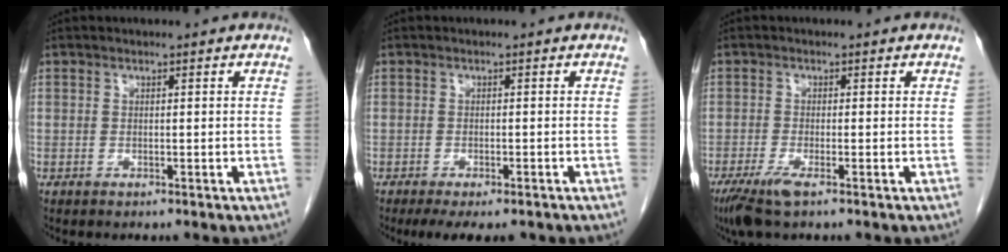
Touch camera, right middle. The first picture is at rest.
{"total": 6.5, "force": [-5.0, 2.1, 3.6], "torque": [-0.046, -0.010, -0.071]}
{"total": 4.0, "force": [-2.5, 0.5, 3.2], "torque": [-0.067, -0.014, -0.047]}